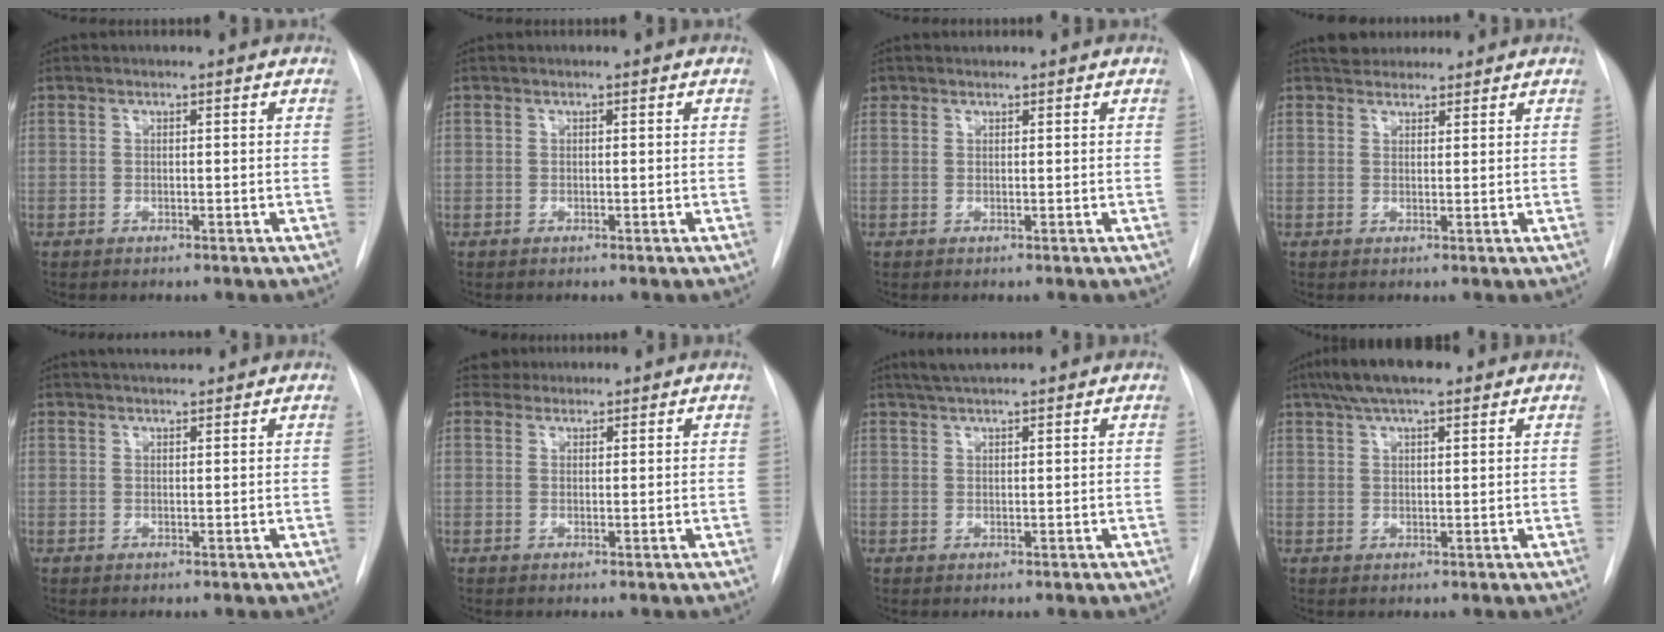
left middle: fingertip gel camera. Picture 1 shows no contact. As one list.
[{"total": 0.0}, {"total": 1.0, "force": [0.7, 0.6, -0.1], "torque": [0.004, 0.011, 0.012]}, {"total": 4.3, "force": [3.8, 1.7, 1.0], "torque": [-0.008, 0.023, 0.060]}, {"total": 2.9, "force": [2.7, 0.3, 1.1], "torque": [-0.016, 0.019, 0.043]}, {"total": 1.9, "force": [1.6, 0.8, -0.5], "torque": [0.008, 0.008, 0.024]}, {"total": 3.8, "force": [3.3, 0.1, 1.9], "torque": [-0.034, 0.020, 0.059]}, {"total": 7.6, "force": [5.6, 1.9, 4.8], "torque": [-0.087, 0.026, 0.094]}]